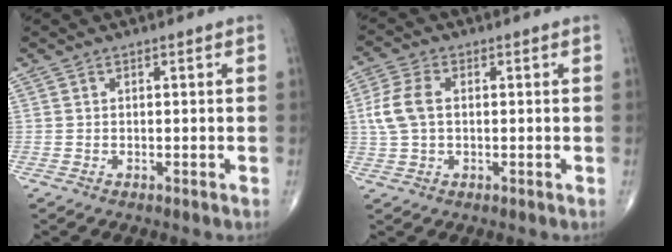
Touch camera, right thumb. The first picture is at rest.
{"total": 6.4, "force": [0.6, 3.9, 5.0], "torque": [-0.120, 0.013, 0.009]}